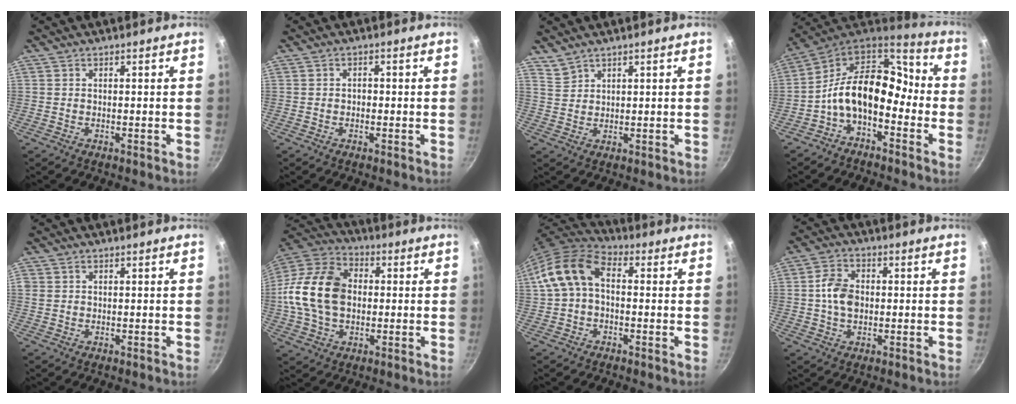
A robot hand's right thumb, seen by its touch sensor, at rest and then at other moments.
{"total": 1.2, "force": [-0.3, 0.9, 0.7], "torque": [-0.009, 0.005, -0.006]}
{"total": 2.6, "force": [2.4, 0.9, 0.2], "torque": [0.000, 0.001, 0.056]}
{"total": 15.2, "force": [-4.0, 9.6, 11.0], "torque": [-0.165, 0.066, -0.095]}
{"total": 0.9, "force": [0.3, 0.7, 0.3], "torque": [-0.005, 0.004, 0.006]}
{"total": 18.1, "force": [0.2, 12.9, 12.7], "torque": [-0.227, 0.030, -0.010]}
{"total": 11.0, "force": [0.6, 7.3, 8.2], "torque": [-0.144, 0.038, -0.005]}
{"total": 6.7, "force": [0.0, 4.7, 4.7], "torque": [-0.076, 0.013, -0.007]}